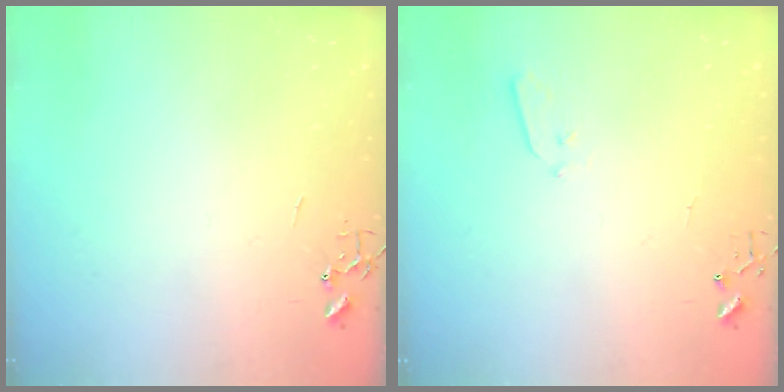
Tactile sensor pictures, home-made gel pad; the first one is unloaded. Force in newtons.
{"total": 3.5, "press": 3.4, "slide": 0.6}